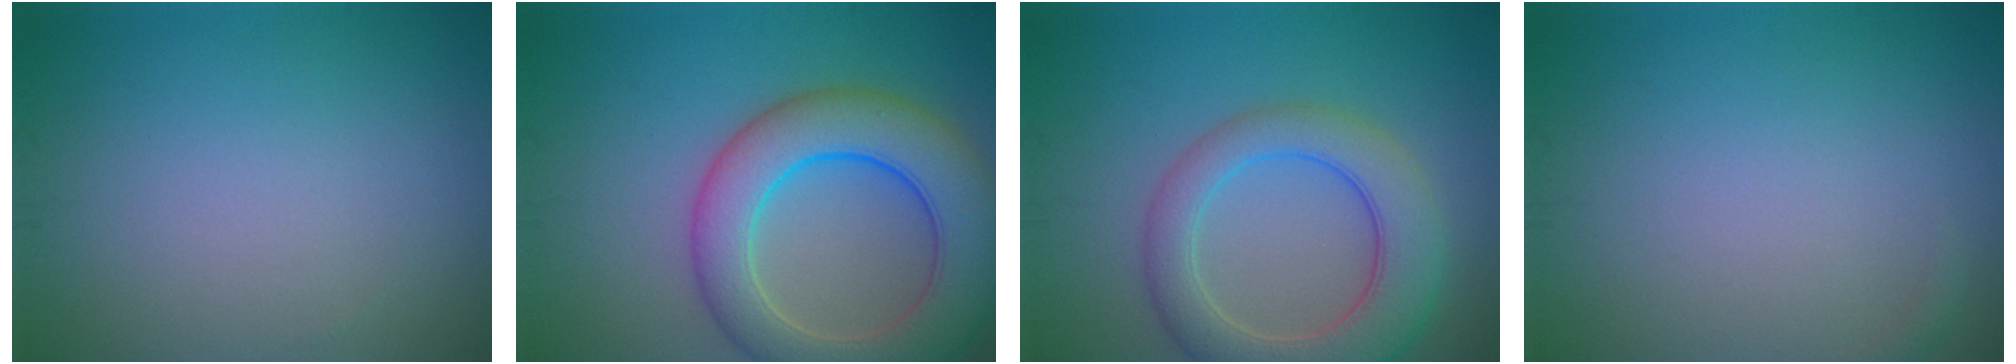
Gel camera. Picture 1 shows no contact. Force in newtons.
{"total": 9.0, "press": 9.0, "slide": 0.2}
{"total": 6.6, "press": 6.5, "slide": 0.6}
{"total": 0.6, "press": 0.6, "slide": 0.1}